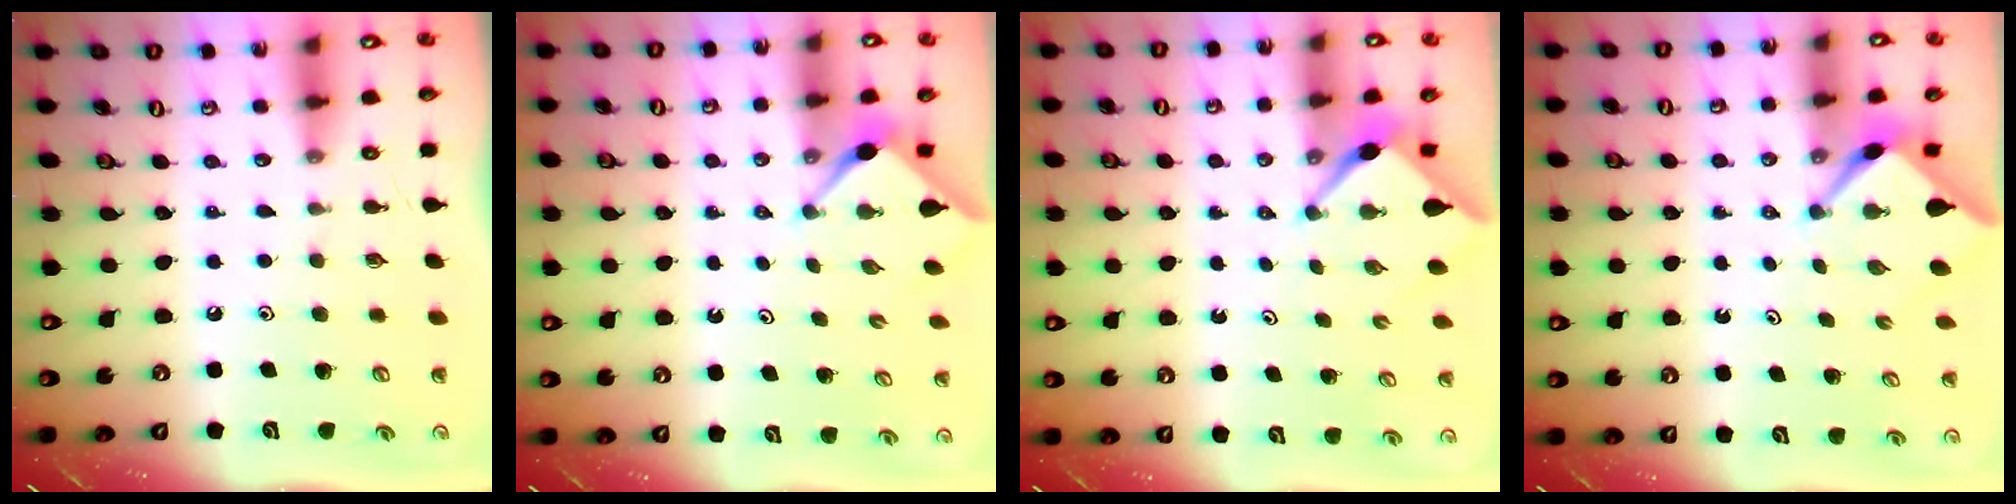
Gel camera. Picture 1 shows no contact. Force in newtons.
{"total": 2.9, "press": 2.9, "slide": 0.3}
{"total": 2.6, "press": 2.6, "slide": 0.3}
{"total": 2.6, "press": 2.5, "slide": 0.4}